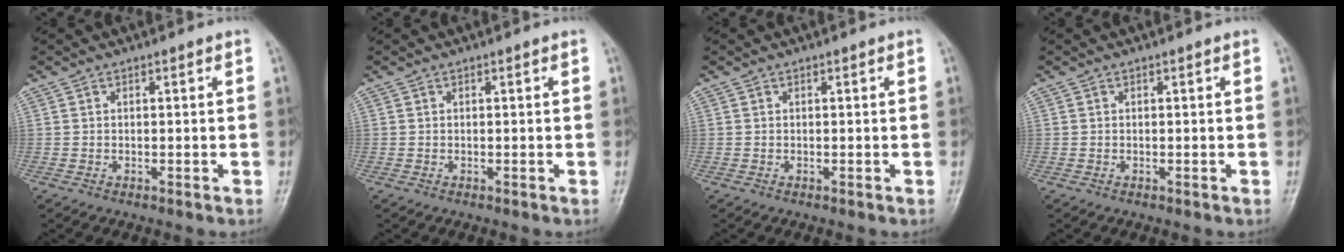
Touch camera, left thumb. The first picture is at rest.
{"total": 0.0}
{"total": 0.0}
{"total": 0.0}